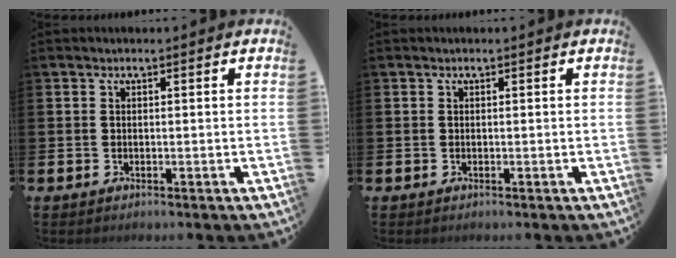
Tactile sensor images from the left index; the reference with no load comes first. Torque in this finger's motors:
{"motor_torque": [-0.02, 0.01, 0.00, -0.01]}